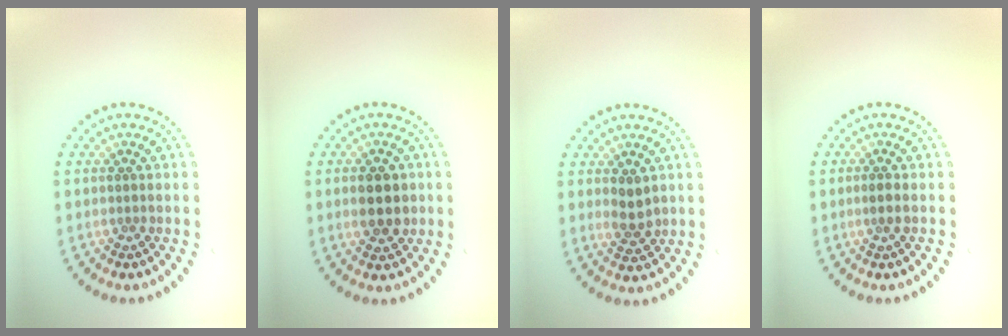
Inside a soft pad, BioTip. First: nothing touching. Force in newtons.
{"total": 3.6, "press": 3.6, "slide": 0.0}
{"total": 2.2, "press": 2.1, "slide": 0.4}
{"total": 1.2, "press": 0.9, "slide": 0.8}